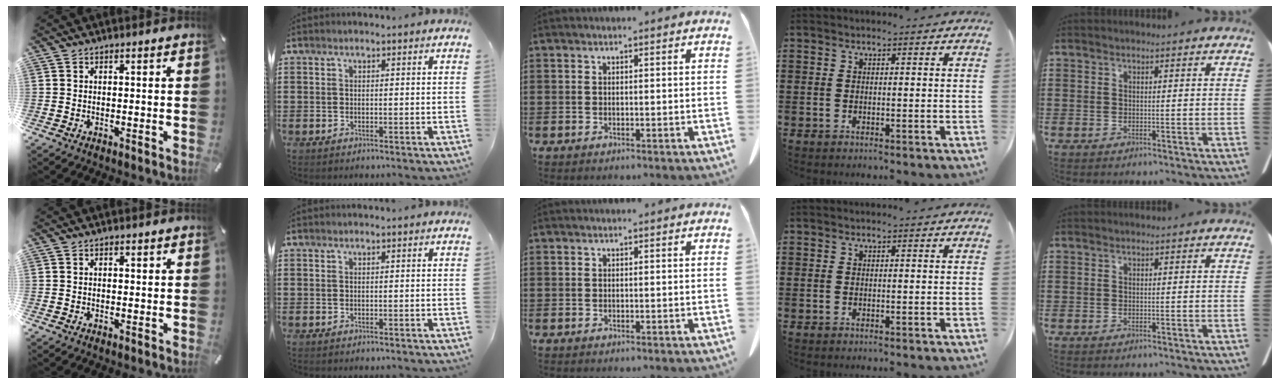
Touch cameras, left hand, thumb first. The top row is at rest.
{"thumb": {"total": 0.8, "force": [0.1, 0.5, 0.5], "torque": [-0.011, 0.004, -0.001]}}